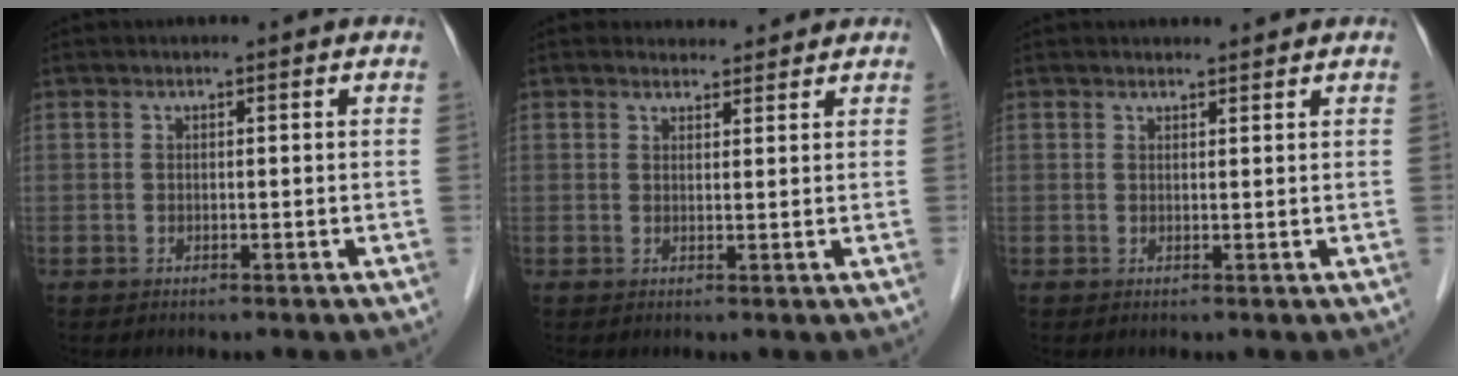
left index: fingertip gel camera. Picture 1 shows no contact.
{"total": 2.6, "force": [2.5, 0.8, -0.2], "torque": [-0.003, 0.008, 0.035]}
{"total": 1.8, "force": [1.8, 0.2, 0.1], "torque": [-0.009, 0.003, 0.027]}